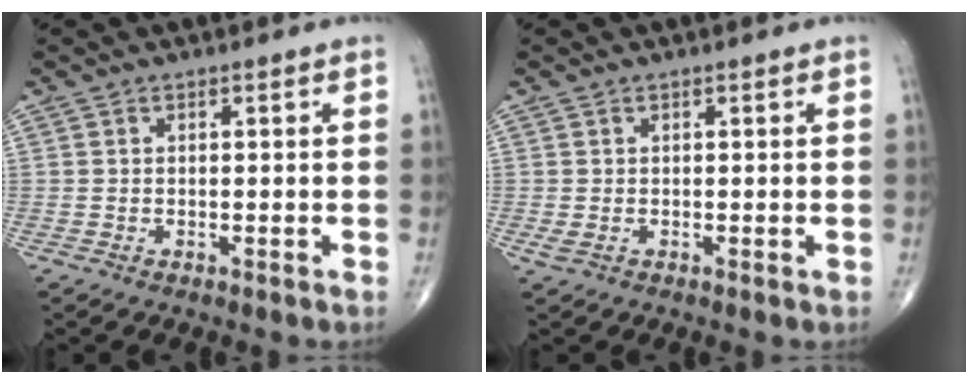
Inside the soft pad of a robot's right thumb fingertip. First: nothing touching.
{"total": 1.3, "force": [0.0, 0.7, 1.1], "torque": [-0.022, -0.002, 0.005]}